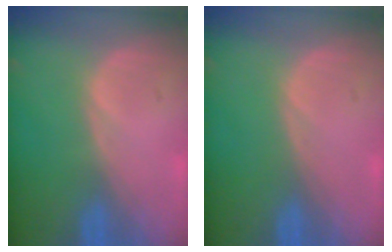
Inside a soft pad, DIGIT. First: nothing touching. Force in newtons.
{"total": 0.0}